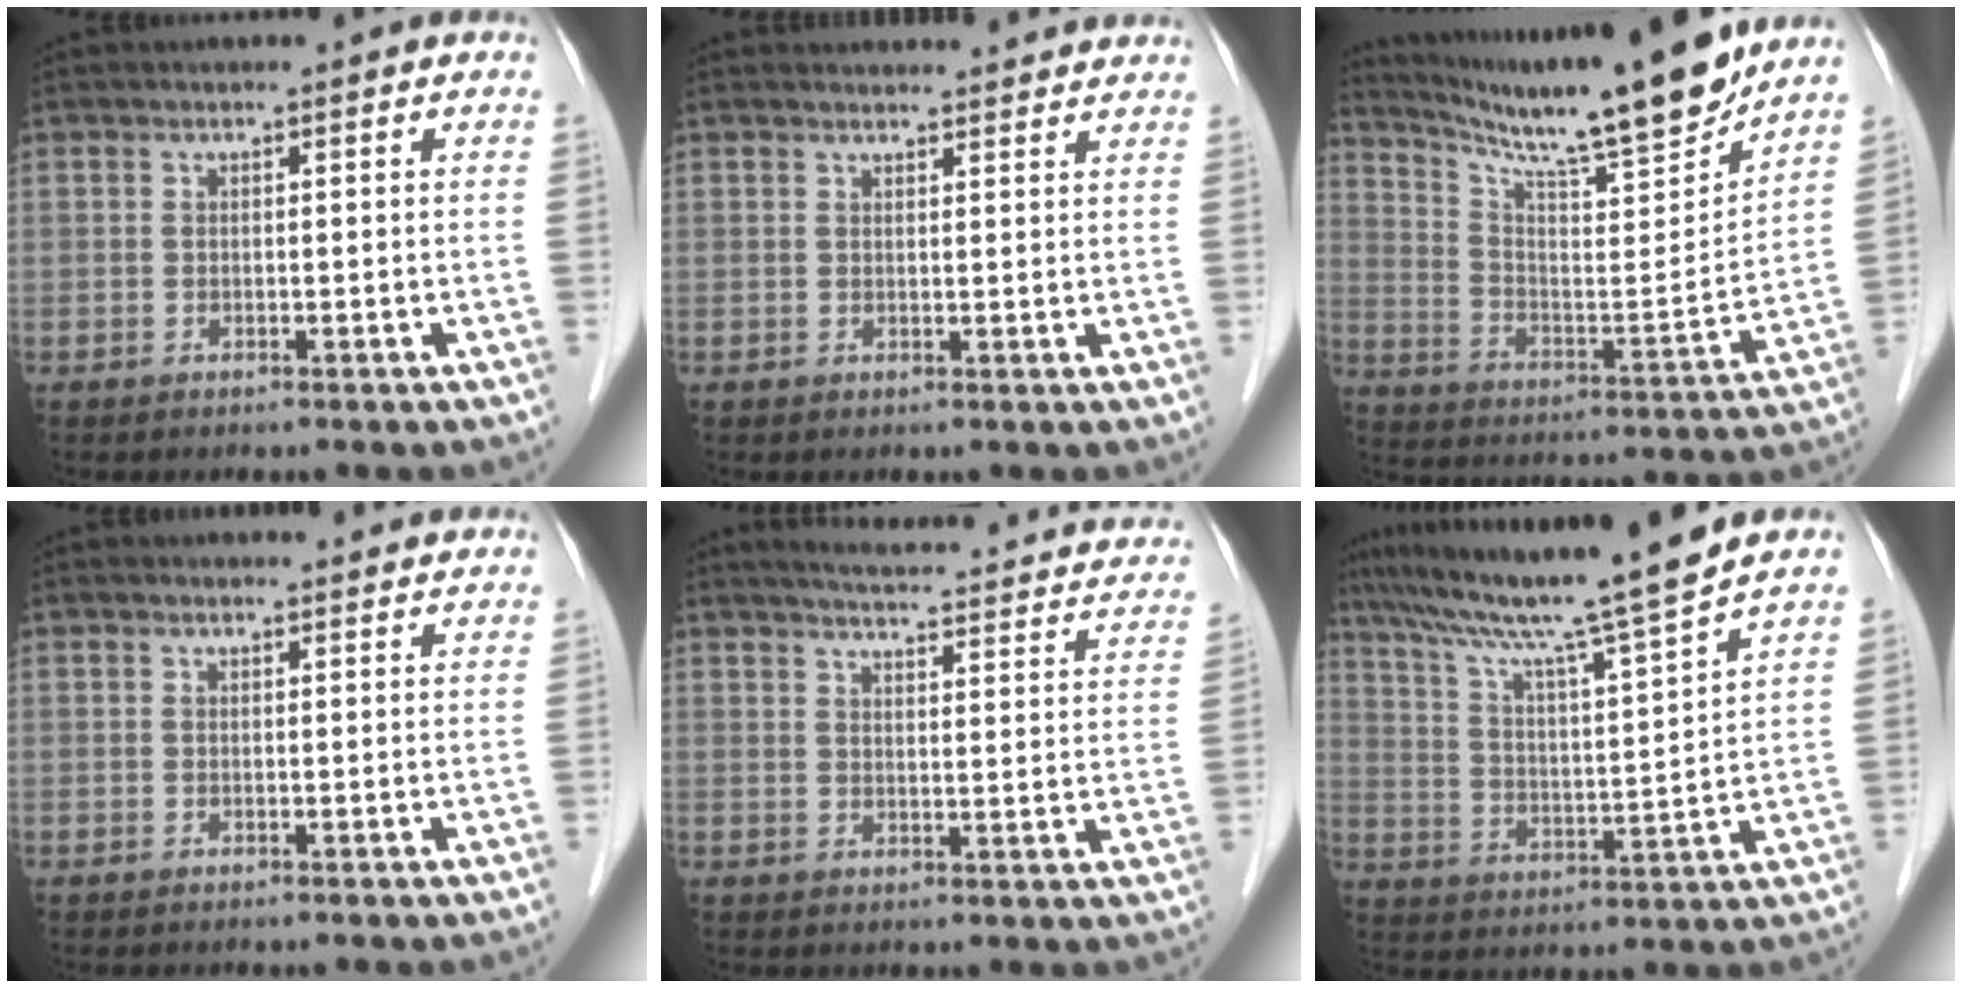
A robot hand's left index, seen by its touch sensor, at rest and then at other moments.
{"total": 6.5, "force": [6.4, 1.0, 1.2], "torque": [-0.008, 0.012, 0.060]}
{"total": 19.1, "force": [16.6, -0.2, 9.5], "torque": [-0.162, -0.030, 0.264]}
{"total": 3.3, "force": [3.2, 0.5, 0.6], "torque": [-0.013, 0.006, 0.031]}
{"total": 24.0, "force": [22.1, 3.6, 8.5], "torque": [-0.113, -0.031, 0.254]}
{"total": 15.1, "force": [12.8, -2.1, 7.8], "torque": [-0.137, -0.009, 0.208]}